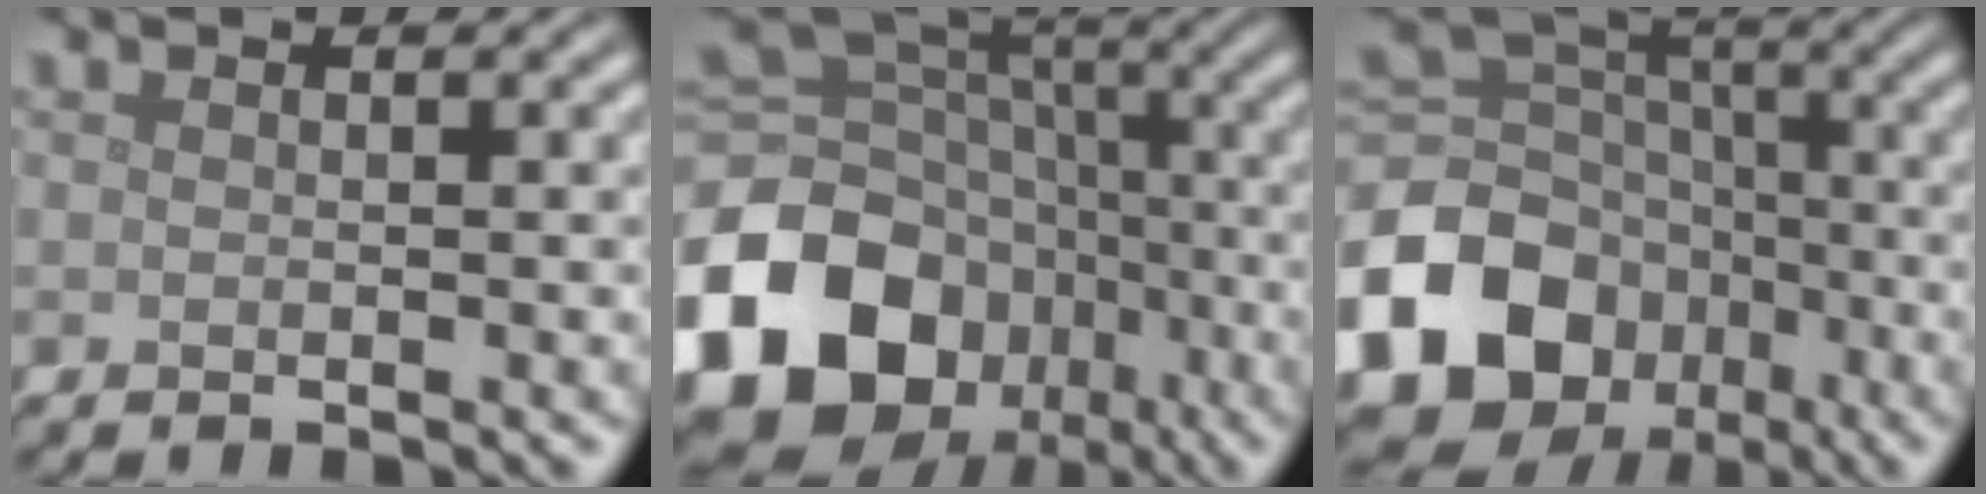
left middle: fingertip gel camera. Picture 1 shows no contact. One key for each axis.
{"total": 16.5, "fx": -7.7, "fy": 12.5, "fz": 7.5, "tx": -0.185, "ty": -0.013, "tz": -0.127}
{"total": 15.6, "fx": -7.9, "fy": 12.1, "fz": 6.1, "tx": -0.163, "ty": -0.019, "tz": -0.134}